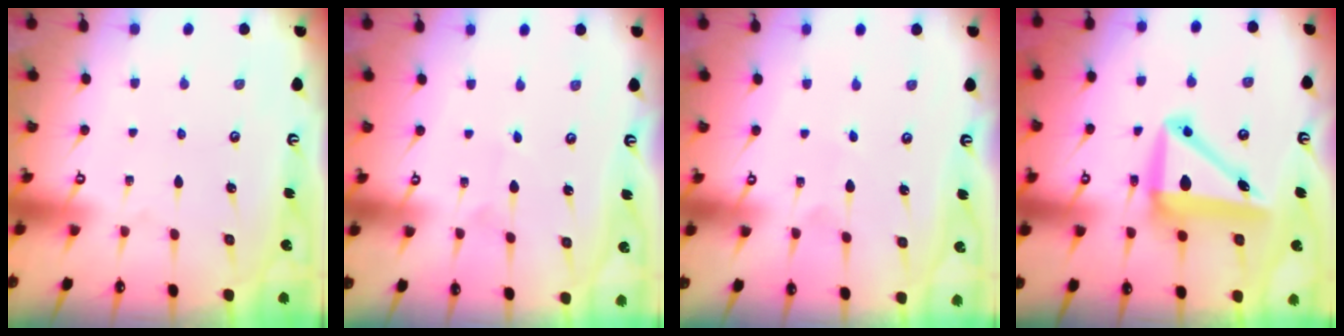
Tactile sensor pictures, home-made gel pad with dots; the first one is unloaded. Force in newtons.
{"total": 1.5, "press": 1.4, "slide": 0.1}
{"total": 2.7, "press": 2.6, "slide": 0.2}
{"total": 11.5, "press": 11.2, "slide": 2.8}